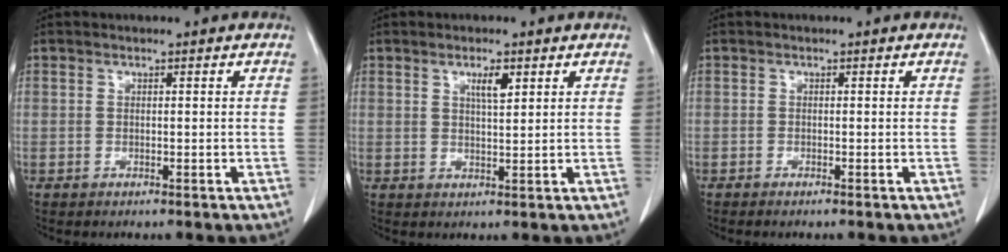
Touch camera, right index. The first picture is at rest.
{"total": 2.9, "force": [1.5, 0.6, 2.4], "torque": [-0.044, -0.001, 0.026]}
{"total": 0.9, "force": [-0.7, -0.1, 0.5], "torque": [-0.011, -0.001, -0.009]}